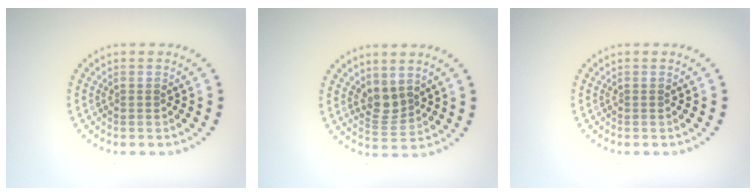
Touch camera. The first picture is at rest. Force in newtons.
{"total": 2.3, "press": 1.8, "slide": 1.5}
{"total": 0.0}